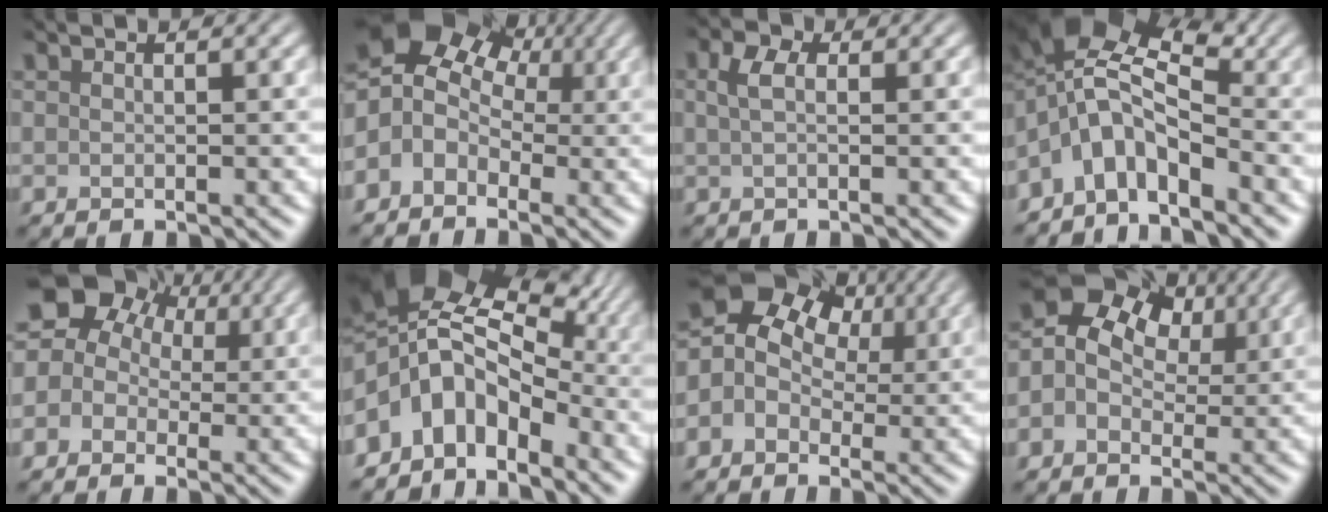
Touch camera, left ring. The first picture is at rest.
{"total": 6.2, "force": [0.3, 4.9, 3.8], "torque": [-0.068, 0.009, -0.019]}
{"total": 1.9, "force": [0.6, 0.9, 1.6], "torque": [-0.033, 0.007, 0.004]}
{"total": 6.4, "force": [-2.8, 3.1, 4.9], "torque": [-0.077, 0.019, -0.076]}
{"total": 10.1, "force": [4.3, 7.9, 4.6], "torque": [-0.087, 0.054, 0.028]}
{"total": 9.8, "force": [-2.5, 6.3, 7.1], "torque": [-0.108, 0.006, -0.058]}
{"total": 7.8, "force": [2.2, 5.9, 4.6], "torque": [-0.082, 0.030, 0.018]}
{"total": 9.6, "force": [2.7, 6.8, 6.1], "torque": [-0.116, 0.041, 0.028]}